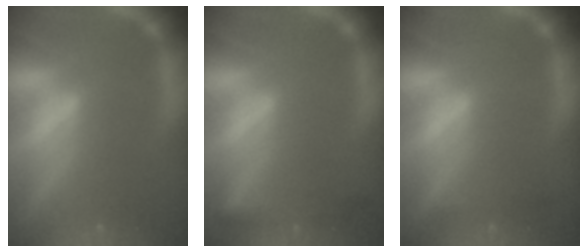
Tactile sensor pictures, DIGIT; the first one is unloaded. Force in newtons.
{"total": 2.9}
{"total": 1.4}